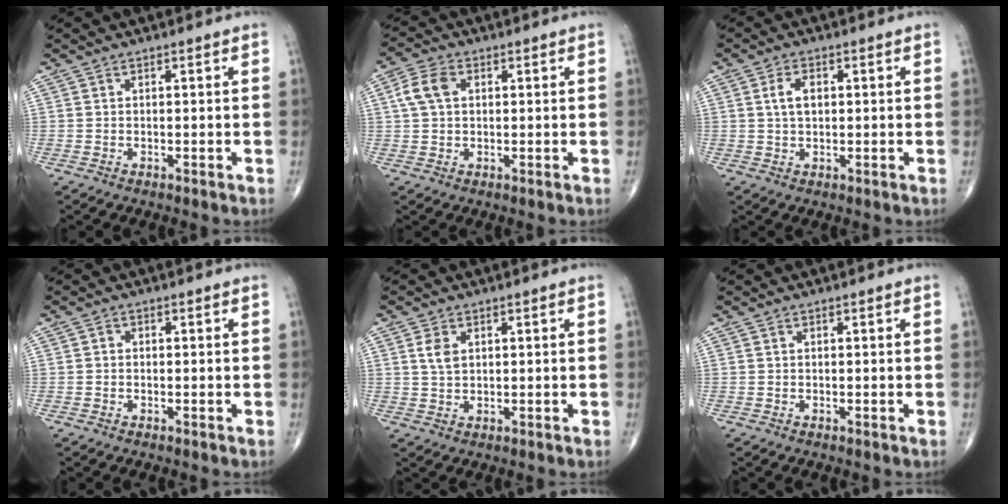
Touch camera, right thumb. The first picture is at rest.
{"total": 5.6, "force": [1.3, 3.7, 4.0], "torque": [-0.083, 0.011, 0.022]}
{"total": 3.7, "force": [0.7, 2.2, 2.9], "torque": [-0.054, 0.004, 0.011]}
{"total": 0.7, "force": [-0.1, 0.6, 0.3], "torque": [0.002, 0.002, -0.007]}
{"total": 3.1, "force": [1.1, 2.0, 2.2], "torque": [-0.038, -0.002, 0.023]}
{"total": 0.0}